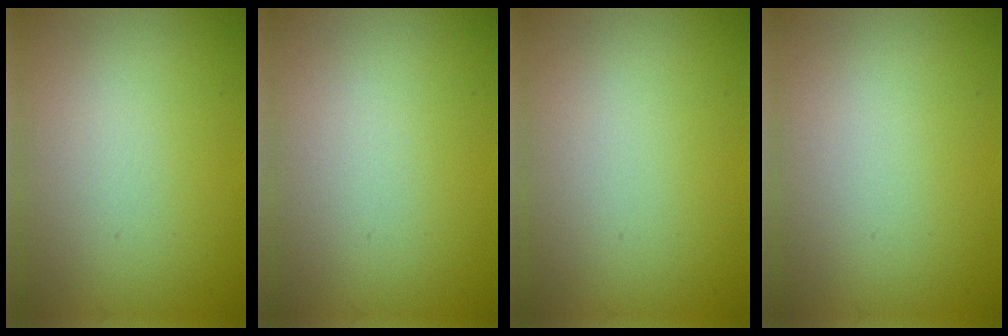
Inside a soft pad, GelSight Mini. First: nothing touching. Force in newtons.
{"total": 0.0}
{"total": 0.0}
{"total": 0.0}